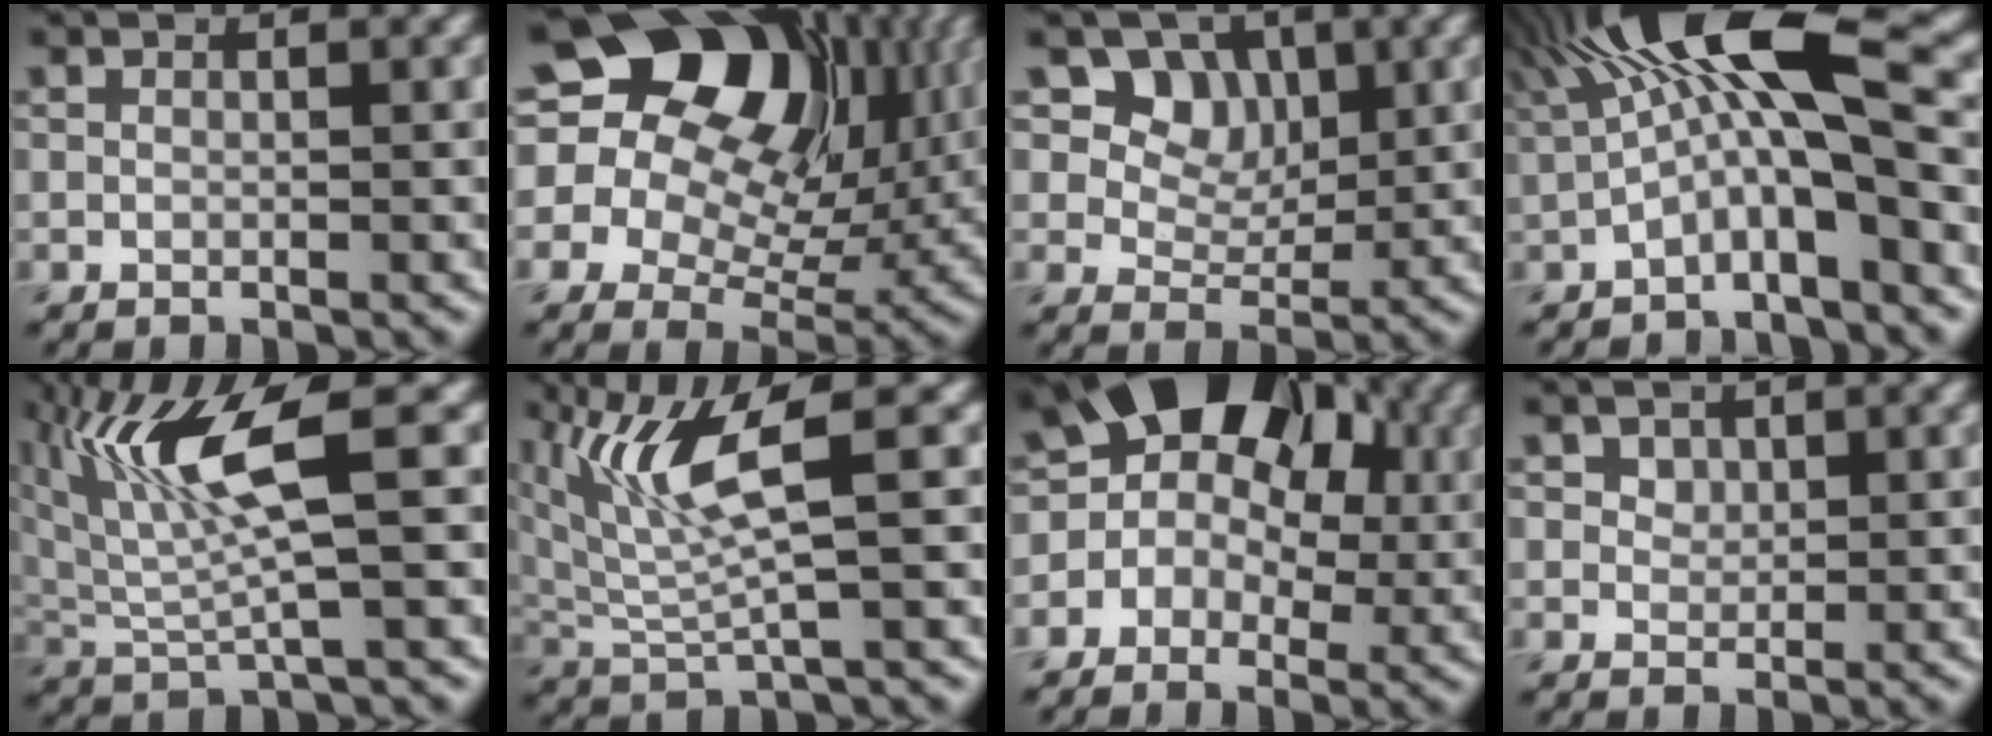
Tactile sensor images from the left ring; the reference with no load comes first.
{"total": 19.4, "force": [7.2, 14.2, 11.1], "torque": [-0.205, 0.059, 0.121]}
{"total": 7.6, "force": [3.7, 5.9, 3.0], "torque": [-0.056, -0.014, 0.074]}
{"total": 9.8, "force": [1.2, 3.0, 9.3], "torque": [-0.163, 0.018, 0.011]}
{"total": 7.5, "force": [2.5, 1.6, 6.9], "torque": [-0.147, 0.000, 0.051]}
{"total": 6.3, "force": [2.2, 1.4, 5.7], "torque": [-0.132, -0.005, 0.049]}
{"total": 13.1, "force": [3.9, 10.3, 7.0], "torque": [-0.096, 0.063, 0.018]}
{"total": 1.7, "force": [1.0, 1.2, 0.7], "torque": [-0.015, -0.007, 0.024]}